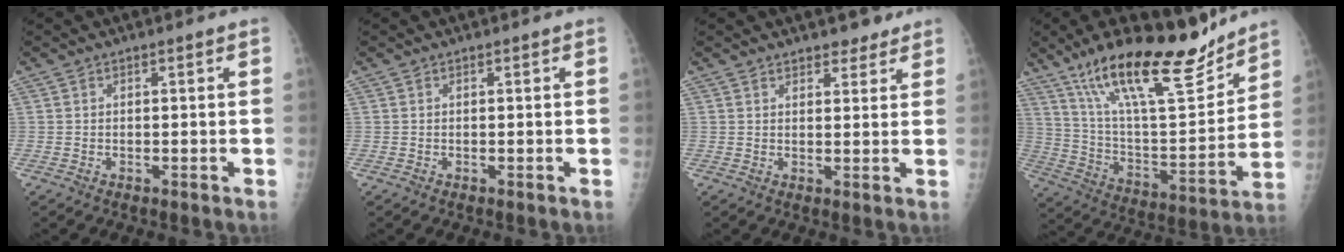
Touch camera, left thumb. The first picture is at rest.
{"total": 0.0}
{"total": 3.8, "force": [3.1, 1.8, 1.3], "torque": [0.007, -0.016, 0.043]}
{"total": 24.1, "force": [17.6, 6.6, 15.0], "torque": [-0.216, -0.081, 0.303]}